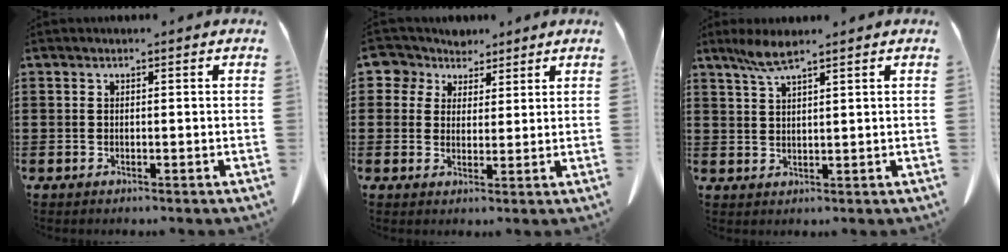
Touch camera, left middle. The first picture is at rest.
{"total": 4.9, "force": [3.3, 3.5, 0.5], "torque": [-0.038, -0.003, 0.060]}
{"total": 3.9, "force": [2.8, 0.3, 2.7], "torque": [-0.061, 0.001, 0.050]}